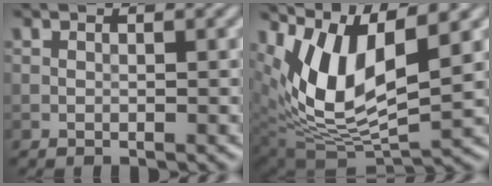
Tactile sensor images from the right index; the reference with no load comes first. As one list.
[{"total": 10.9, "force": [4.1, 4.6, 8.9], "torque": [-0.182, -0.005, 0.079]}]